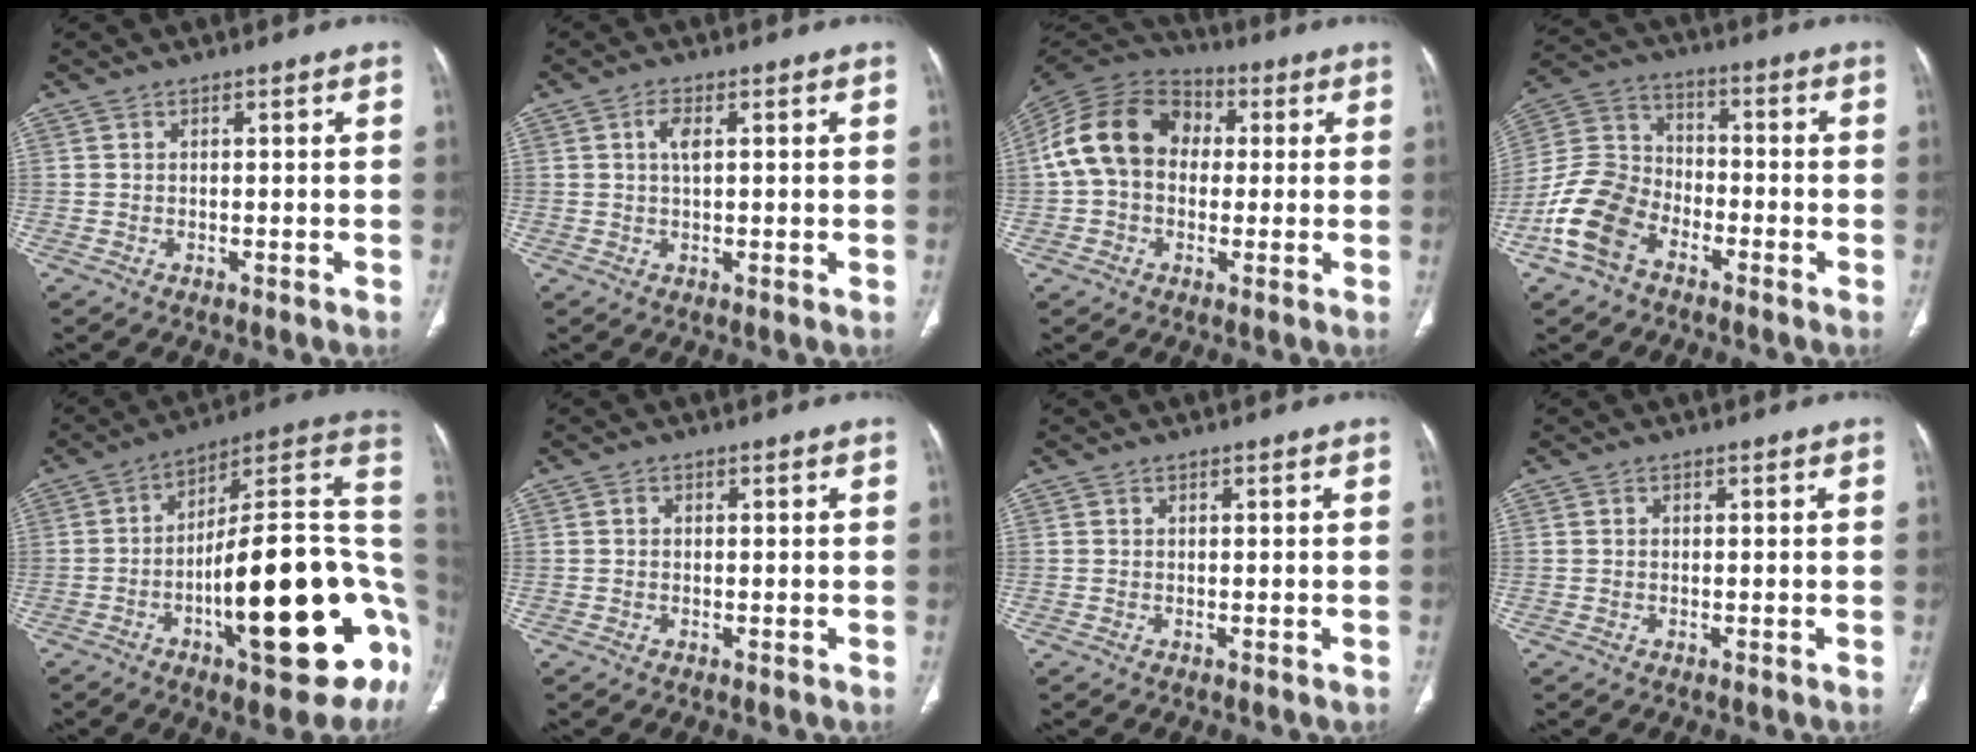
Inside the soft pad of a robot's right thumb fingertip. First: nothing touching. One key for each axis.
{"total": 3.1, "fx": 0.8, "fy": 1.3, "fz": 2.8, "tx": -0.052, "ty": 0.002, "tz": 0.012}
{"total": 15.6, "fx": 1.5, "fy": 11.9, "fz": 10.0, "tx": -0.176, "ty": 0.039, "tz": 0.017}
{"total": 12.5, "fx": -6.5, "fy": 8.3, "fz": 6.6, "tx": -0.134, "ty": 0.043, "tz": -0.138}
{"total": 30.3, "fx": -7.5, "fy": 9.7, "fz": 27.7, "tx": -0.304, "ty": 0.038, "tz": -0.106}
{"total": 0.9, "fx": 0.1, "fy": 0.8, "fz": 0.4, "tx": -0.004, "ty": 0.003, "tz": 0.001}
{"total": 0.0}
{"total": 0.5, "fx": 0.1, "fy": 0.5, "fz": 0.2, "tx": 0.001, "ty": 0.002, "tz": 0.001}